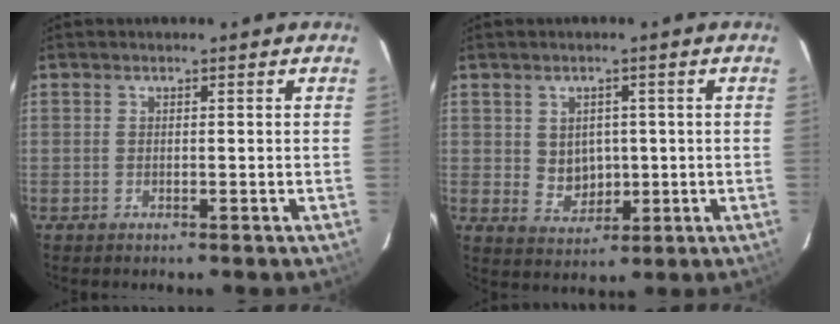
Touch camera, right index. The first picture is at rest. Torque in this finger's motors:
{"motor_torque": [0.33, 0.31, 0.04, 0.03]}